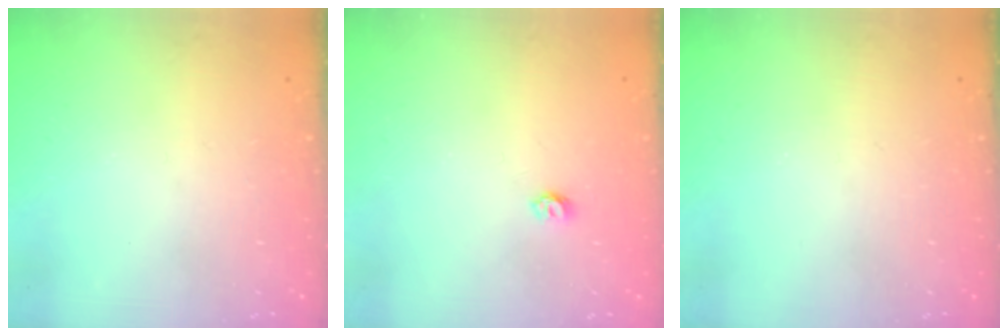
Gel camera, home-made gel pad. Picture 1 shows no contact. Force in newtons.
{"total": 3.5, "press": 3.5, "slide": 0.3}
{"total": 0.0}